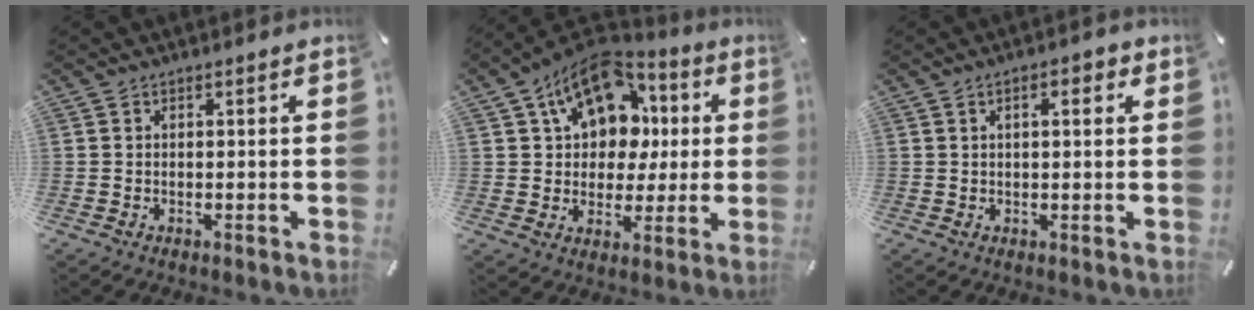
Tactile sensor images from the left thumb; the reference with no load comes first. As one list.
[{"total": 16.1, "force": [6.6, 12.1, 8.4], "torque": [-0.135, -0.026, 0.124]}, {"total": 3.0, "force": [1.0, 1.0, 2.7], "torque": [-0.038, 0.001, 0.010]}]